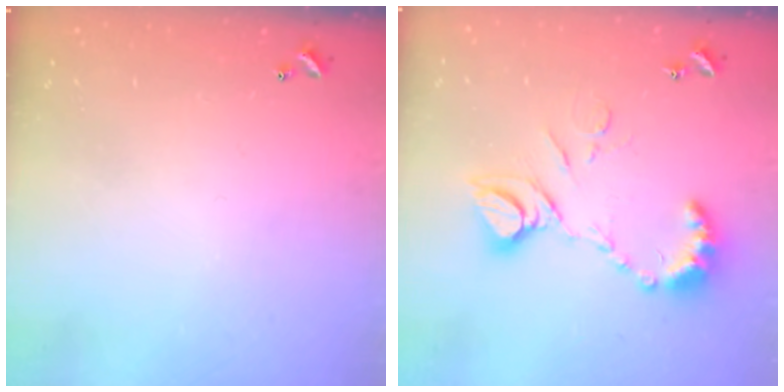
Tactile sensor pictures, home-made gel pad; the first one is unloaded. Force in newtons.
{"total": 13.0, "press": 13.0, "slide": 1.3}